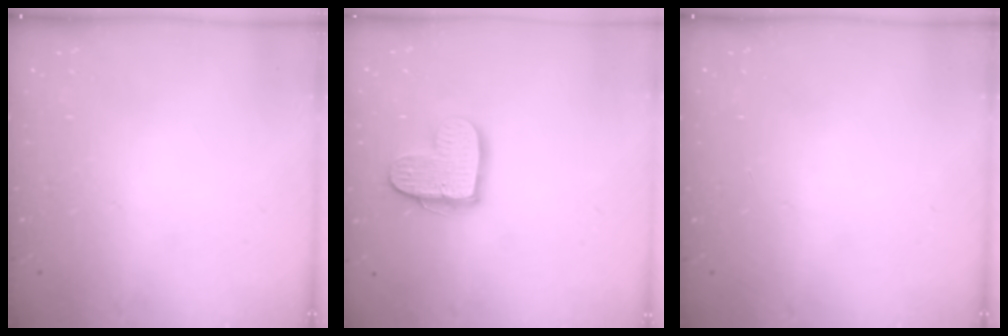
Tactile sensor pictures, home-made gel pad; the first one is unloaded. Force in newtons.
{"total": 13.4, "press": 13.3, "slide": 1.2}
{"total": 0.0}